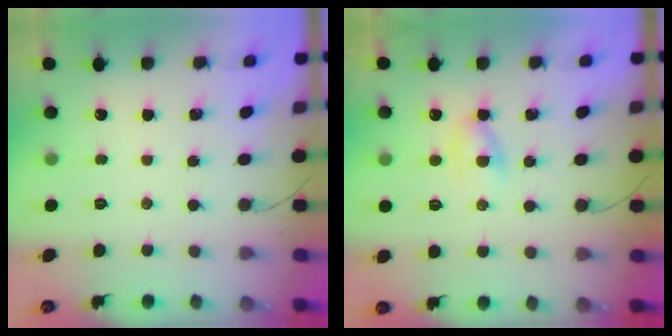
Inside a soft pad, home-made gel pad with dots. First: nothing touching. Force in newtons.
{"total": 2.2, "press": 2.0, "slide": 1.1}